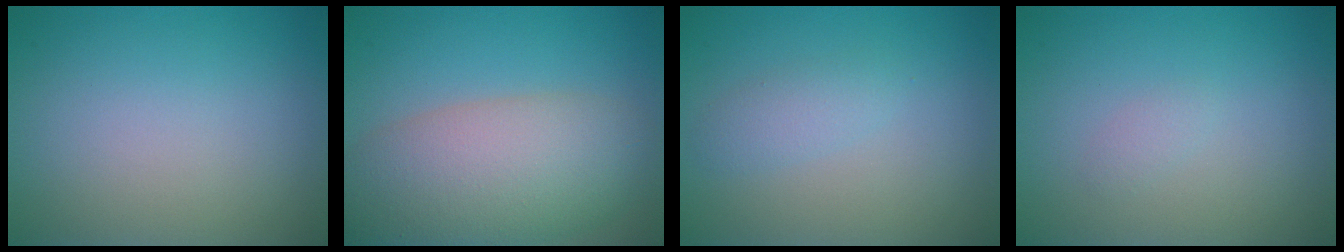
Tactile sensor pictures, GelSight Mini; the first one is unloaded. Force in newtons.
{"total": 9.0, "press": 9.0, "slide": 0.6}
{"total": 1.5, "press": 1.5, "slide": 0.1}
{"total": 0.6, "press": 0.6, "slide": 0.0}